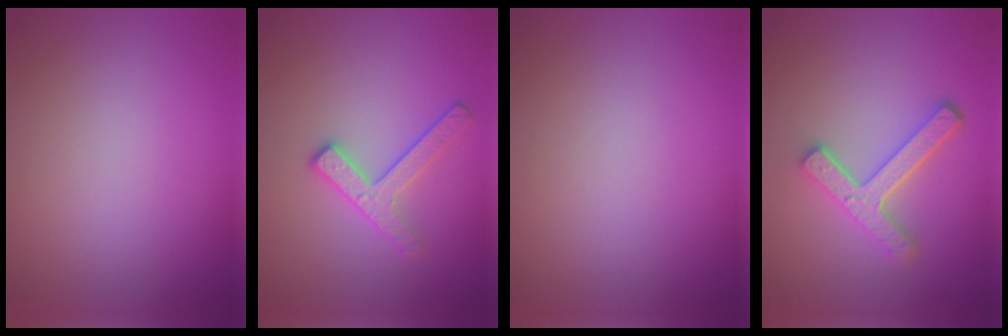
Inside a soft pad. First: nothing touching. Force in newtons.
{"total": 2.6, "press": 2.4, "slide": 0.9}
{"total": 0.0}
{"total": 4.4, "press": 3.3, "slide": 2.9}